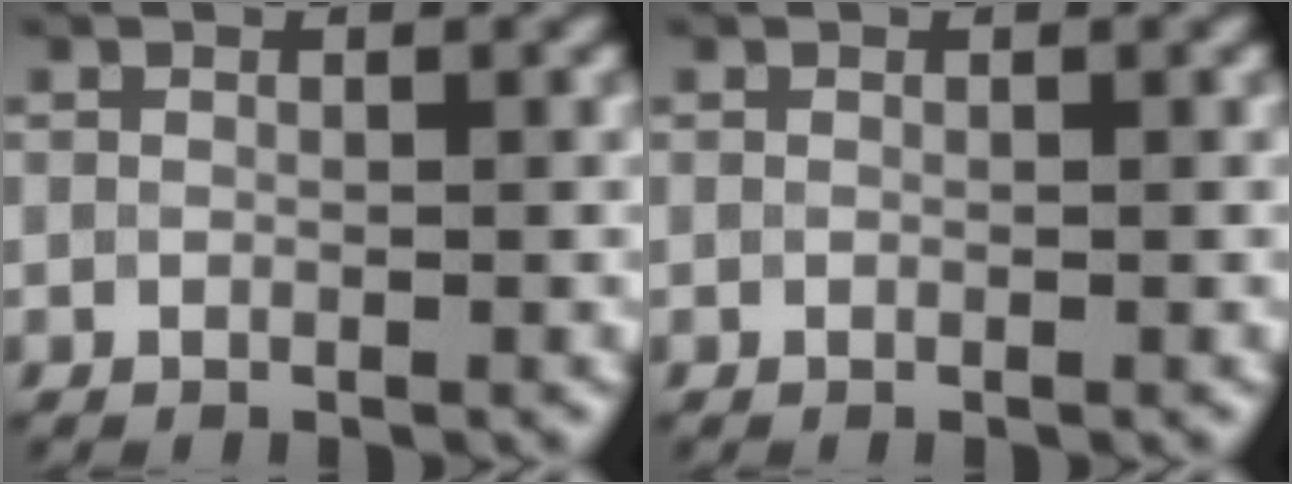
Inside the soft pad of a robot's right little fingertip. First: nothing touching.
{"total": 0.0}